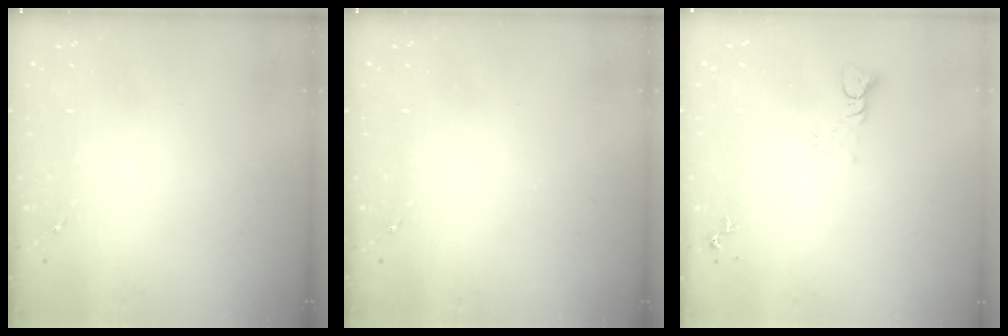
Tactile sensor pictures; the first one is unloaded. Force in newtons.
{"total": 0.0}
{"total": 3.9, "press": 3.9, "slide": 0.3}